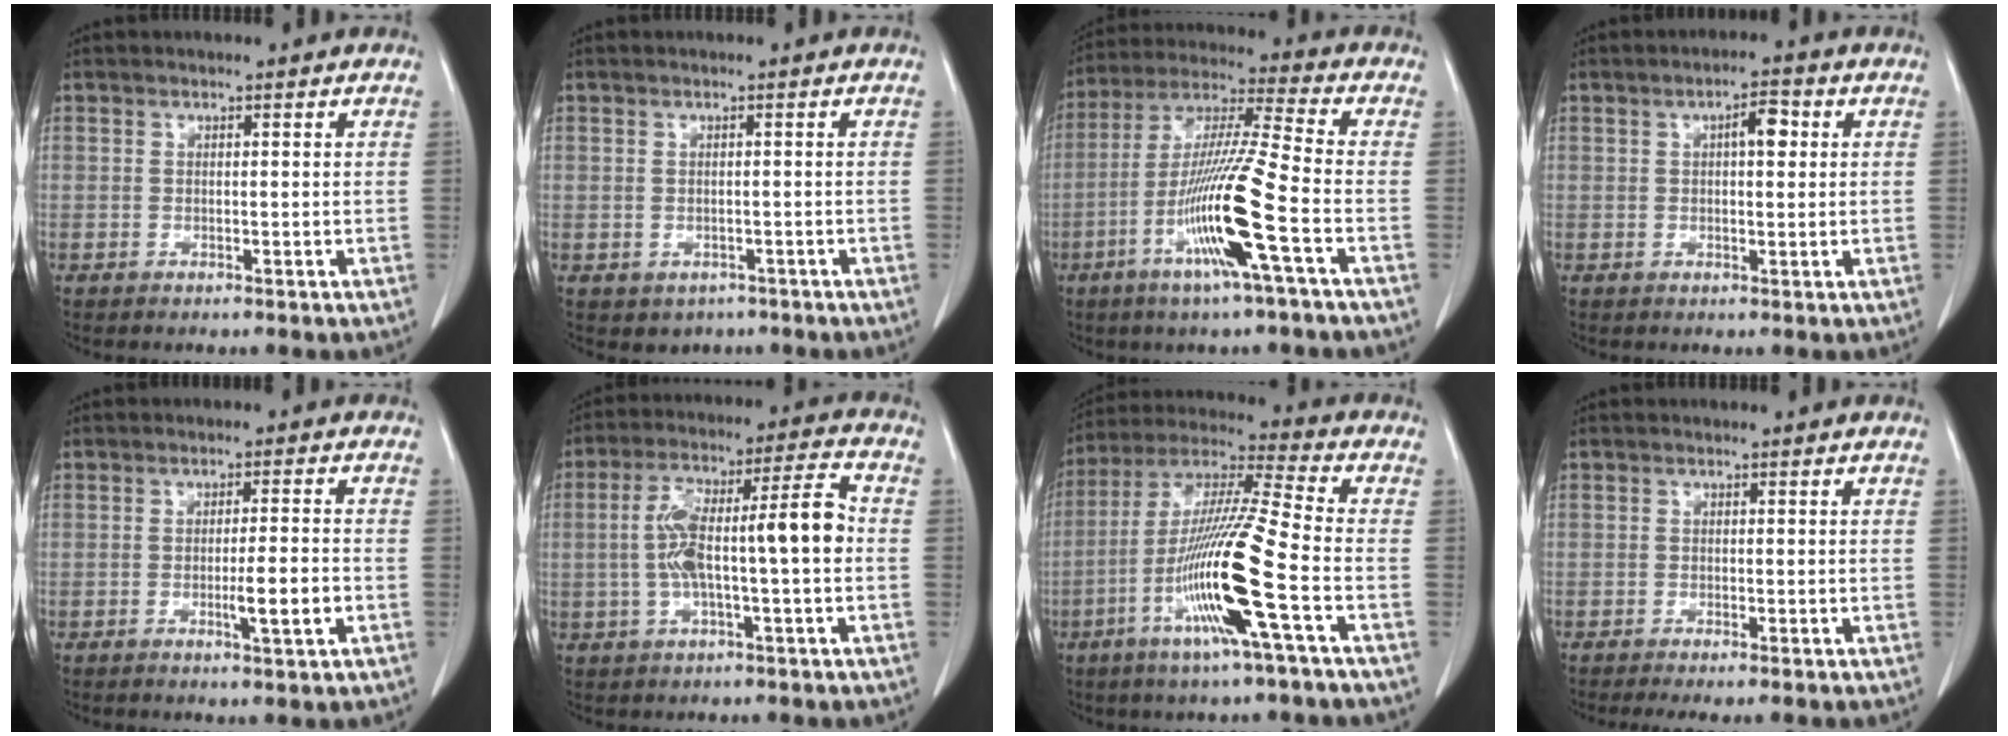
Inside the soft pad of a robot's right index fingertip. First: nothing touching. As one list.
[{"total": 2.7, "force": [-1.4, 2.2, 0.6], "torque": [-0.007, 0.005, -0.013]}, {"total": 15.1, "force": [-5.5, -0.9, 14.1], "torque": [-0.282, -0.013, -0.109]}, {"total": 3.7, "force": [0.9, 1.2, 3.3], "torque": [-0.053, 0.009, 0.012]}, {"total": 4.9, "force": [-1.5, 0.0, 4.7], "torque": [-0.073, -0.006, -0.022]}, {"total": 12.9, "force": [-0.8, 2.1, 12.7], "torque": [-0.226, 0.035, -0.014]}, {"total": 16.9, "force": [-5.8, -0.8, 15.9], "torque": [-0.317, -0.015, -0.118]}, {"total": 3.2, "force": [-2.5, 0.1, 2.0], "torque": [-0.029, -0.007, -0.039]}]